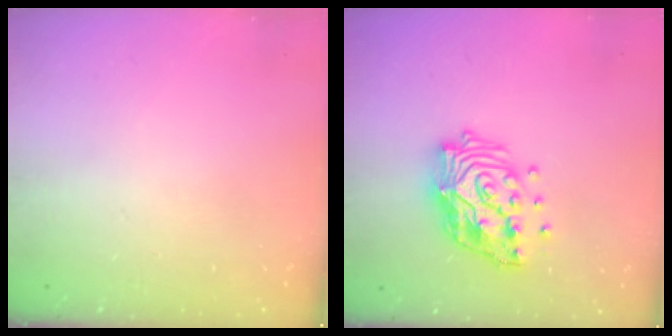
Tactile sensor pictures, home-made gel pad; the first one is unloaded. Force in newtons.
{"total": 17.3, "press": 17.1, "slide": 2.1}